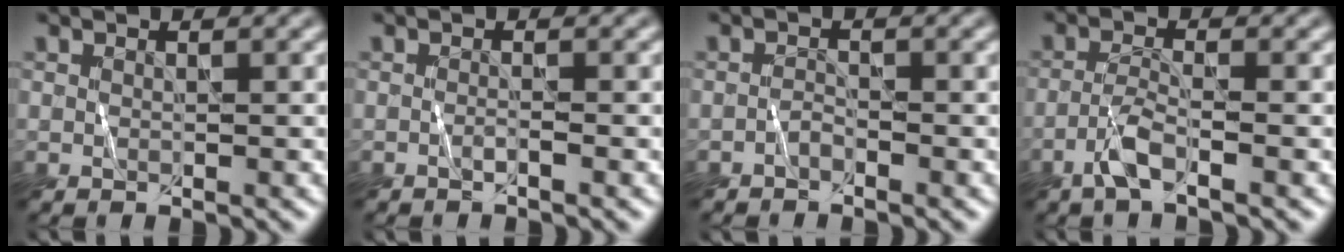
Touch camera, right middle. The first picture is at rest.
{"total": 0.6, "force": [-0.5, 0.0, 0.4], "torque": [-0.006, 0.001, -0.010]}
{"total": 0.8, "force": [-0.6, 0.2, 0.3], "torque": [-0.005, 0.003, -0.014]}
{"total": 2.6, "force": [-1.8, 0.4, 1.8], "torque": [-0.043, 0.009, -0.041]}